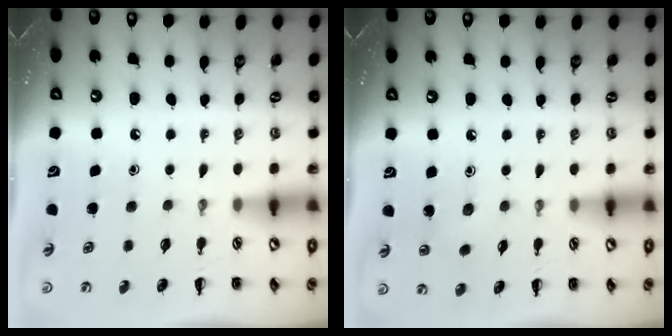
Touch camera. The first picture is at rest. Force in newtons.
{"total": 4.4, "press": 4.2, "slide": 1.3}